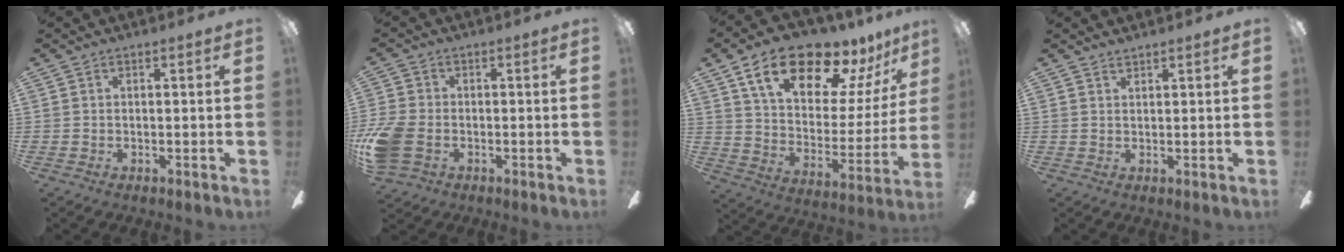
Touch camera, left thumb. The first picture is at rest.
{"total": 9.0, "force": [-2.4, 6.6, 5.7], "torque": [-0.135, 0.011, -0.042]}
{"total": 20.3, "force": [14.8, 8.3, 11.1], "torque": [-0.191, -0.090, 0.257]}
{"total": 1.2, "force": [1.2, 0.2, -0.1], "torque": [0.002, -0.002, 0.023]}